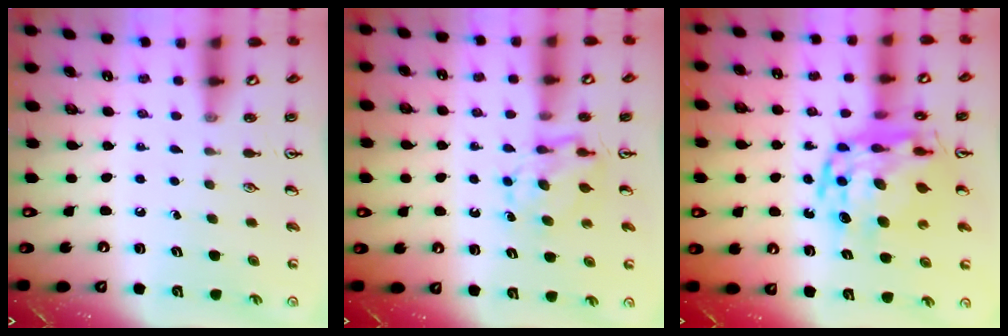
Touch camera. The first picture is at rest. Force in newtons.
{"total": 7.7, "press": 7.7, "slide": 0.7}
{"total": 18.3, "press": 18.2, "slide": 1.6}